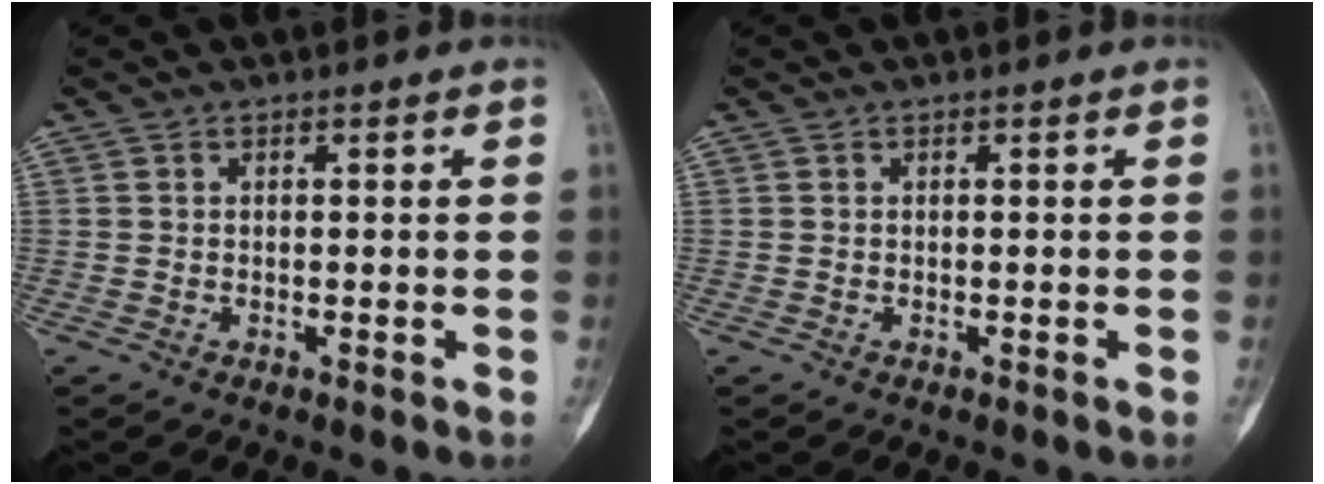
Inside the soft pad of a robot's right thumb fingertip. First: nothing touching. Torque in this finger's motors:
{"motor_torque": [0.05, 0.05, 0.00, 0.00, 0.00]}